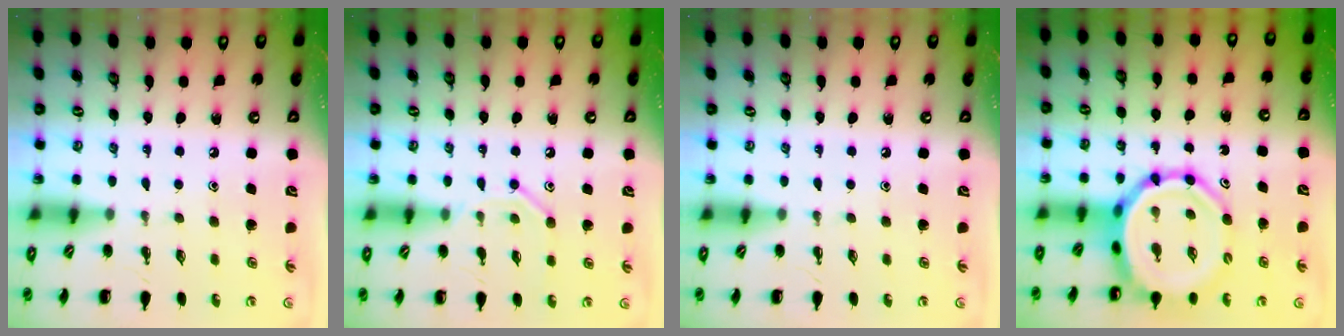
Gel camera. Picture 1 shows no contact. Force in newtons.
{"total": 8.4, "press": 8.3, "slide": 1.4}
{"total": 0.0}
{"total": 12.2, "press": 11.6, "slide": 3.7}